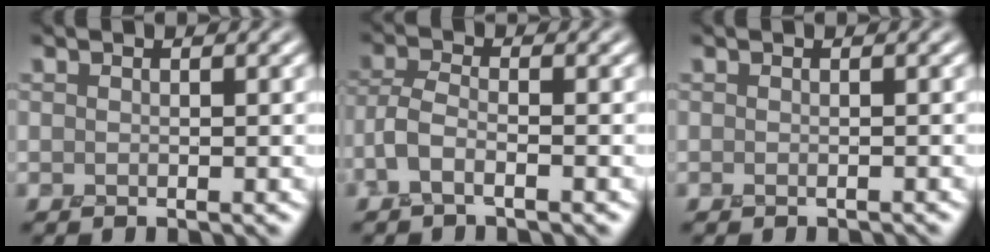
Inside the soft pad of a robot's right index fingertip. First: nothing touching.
{"total": 1.9, "force": [-1.2, 0.5, 1.5], "torque": [-0.035, 0.007, -0.031]}
{"total": 0.5, "force": [-0.4, -0.1, -0.3], "torque": [0.005, -0.004, -0.008]}